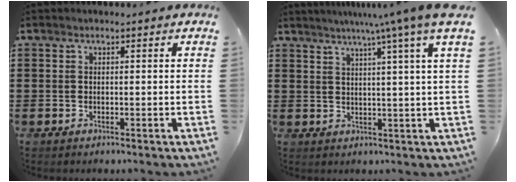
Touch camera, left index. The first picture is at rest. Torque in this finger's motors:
{"motor_torque": [1.27, -0.87, 0.73, 0.20]}